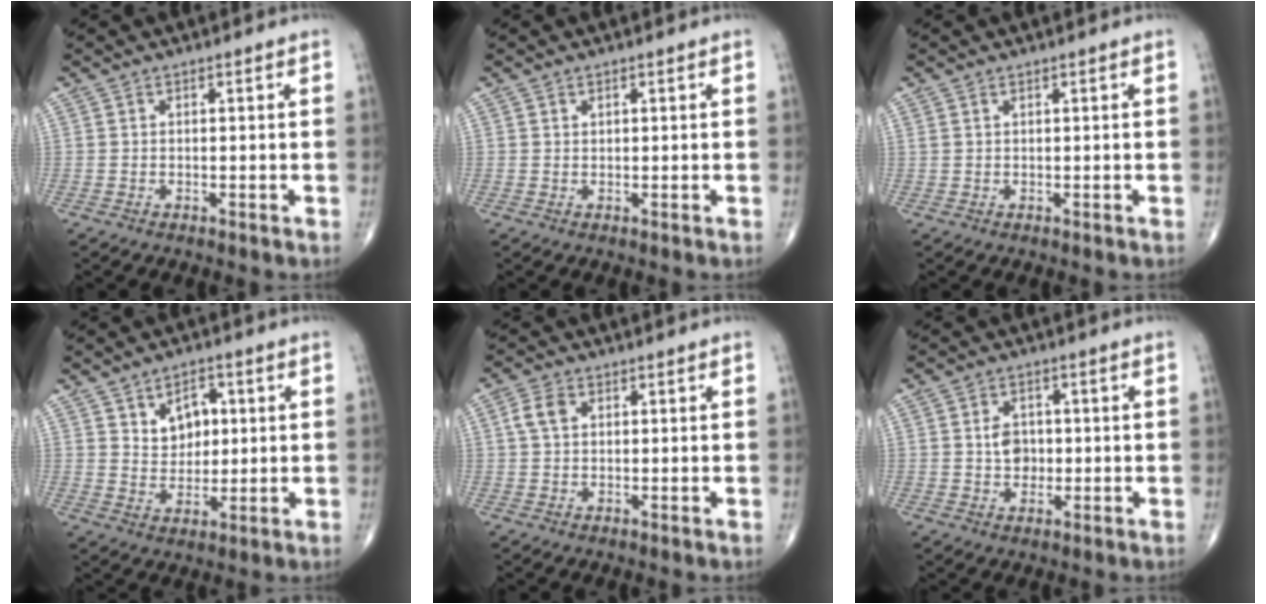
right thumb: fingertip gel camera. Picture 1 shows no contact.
{"total": 0.6, "force": [0.4, 0.4, 0.3], "torque": [-0.003, -0.003, 0.006]}
{"total": 0.7, "force": [0.5, 0.2, 0.4], "torque": [-0.010, 0.008, 0.014]}
{"total": 5.7, "force": [2.0, 3.9, 3.5], "torque": [-0.032, -0.014, 0.036]}
{"total": 3.4, "force": [0.9, 2.3, 2.4], "torque": [-0.054, 0.007, 0.015]}
{"total": 4.3, "force": [0.1, 3.4, 2.7], "torque": [-0.026, 0.002, 0.002]}